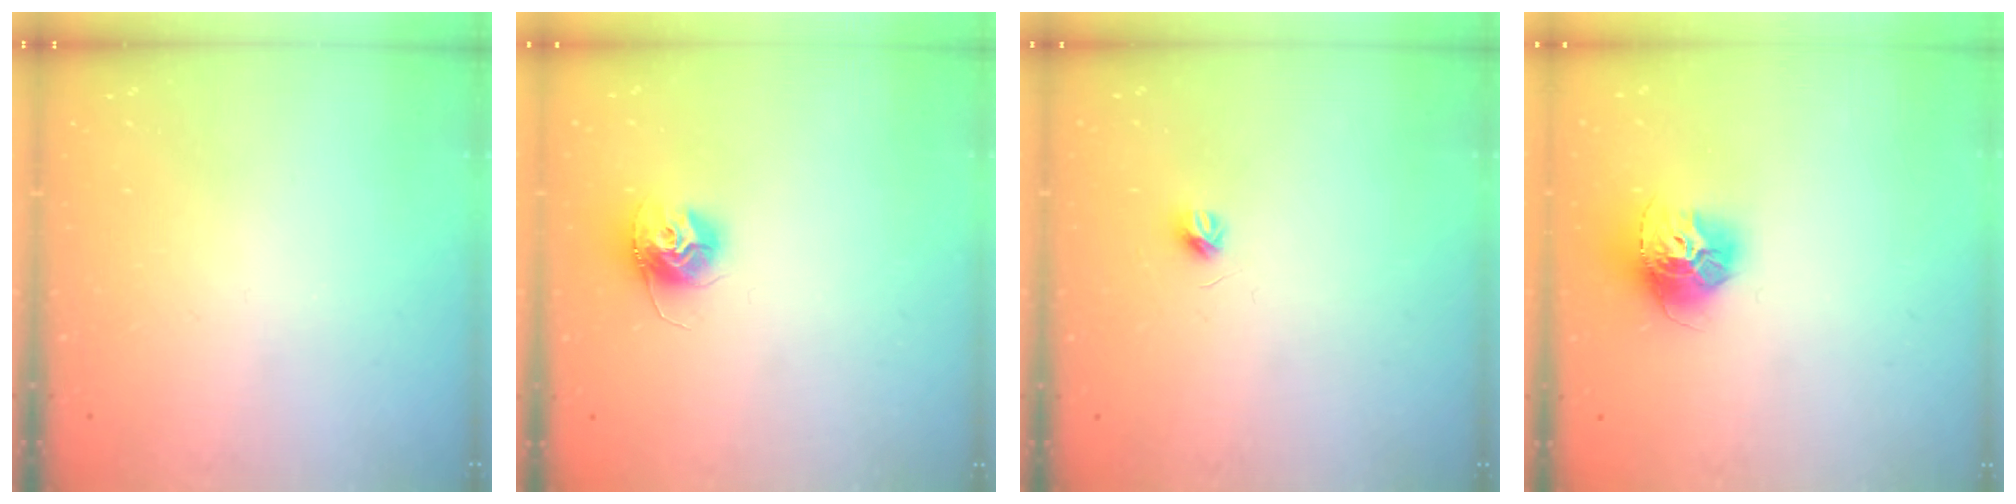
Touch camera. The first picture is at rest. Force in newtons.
{"total": 11.1, "press": 11.1, "slide": 0.9}
{"total": 3.6, "press": 3.6, "slide": 0.4}
{"total": 13.6, "press": 13.5, "slide": 1.4}